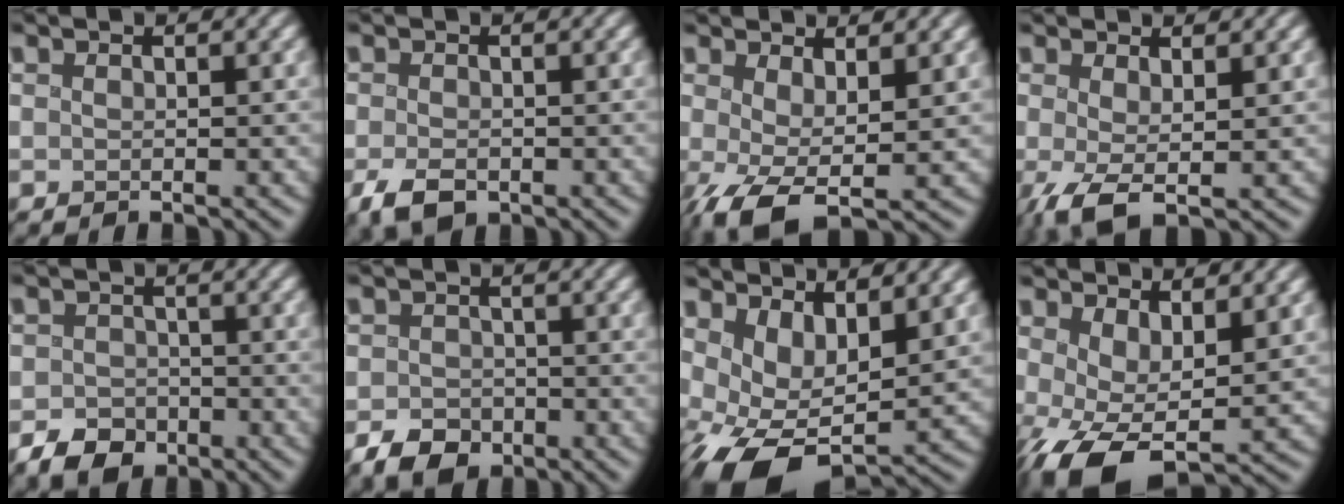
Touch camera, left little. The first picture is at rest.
{"total": 3.3, "force": [-1.6, 1.9, 2.1], "torque": [-0.044, -0.008, -0.031]}
{"total": 5.5, "force": [-0.8, 2.4, 4.9], "torque": [-0.096, -0.006, -0.019]}
{"total": 3.5, "force": [-0.6, 1.2, 3.2], "torque": [-0.064, -0.005, -0.015]}
{"total": 3.2, "force": [-2.1, 2.1, 1.0], "torque": [-0.009, -0.003, -0.043]}
{"total": 3.3, "force": [-2.0, 2.3, 1.4], "torque": [-0.015, -0.005, -0.042]}
{"total": 10.3, "force": [-0.8, 6.2, 8.2], "torque": [-0.150, -0.026, -0.004]}
{"total": 7.9, "force": [-1.0, 4.2, 6.7], "torque": [-0.134, -0.022, -0.012]}